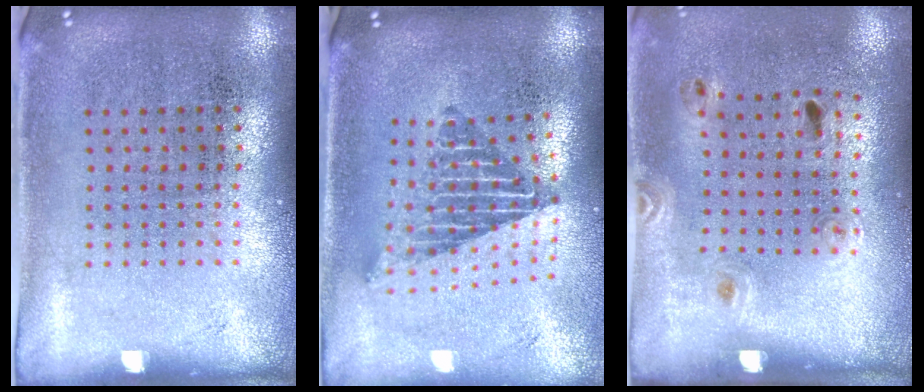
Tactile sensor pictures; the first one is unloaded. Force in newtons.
{"total": 2.1, "press": 1.6, "slide": 1.4}
{"total": 1.5, "press": 0.8, "slide": 1.3}